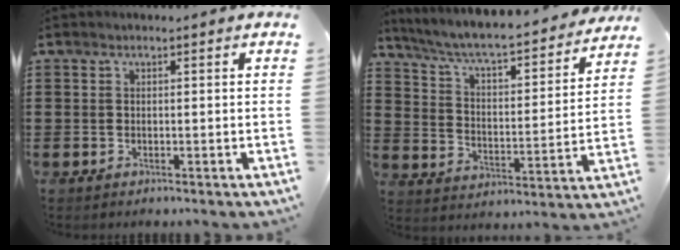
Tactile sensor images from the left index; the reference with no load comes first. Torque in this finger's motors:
{"motor_torque": [2.14, 0.00, -0.48, -0.19]}